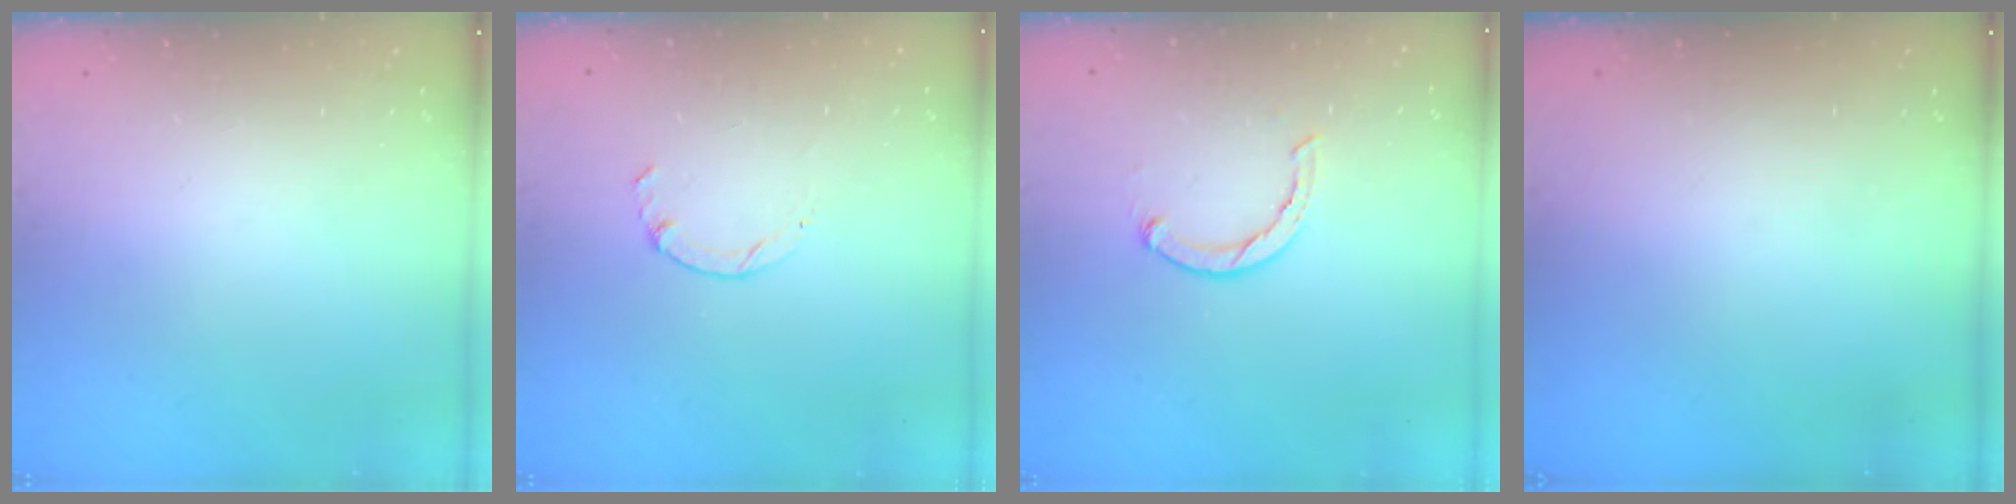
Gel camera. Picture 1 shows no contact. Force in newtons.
{"total": 1.3, "press": 1.2, "slide": 0.4}
{"total": 1.9, "press": 1.9, "slide": 0.3}
{"total": 0.0}